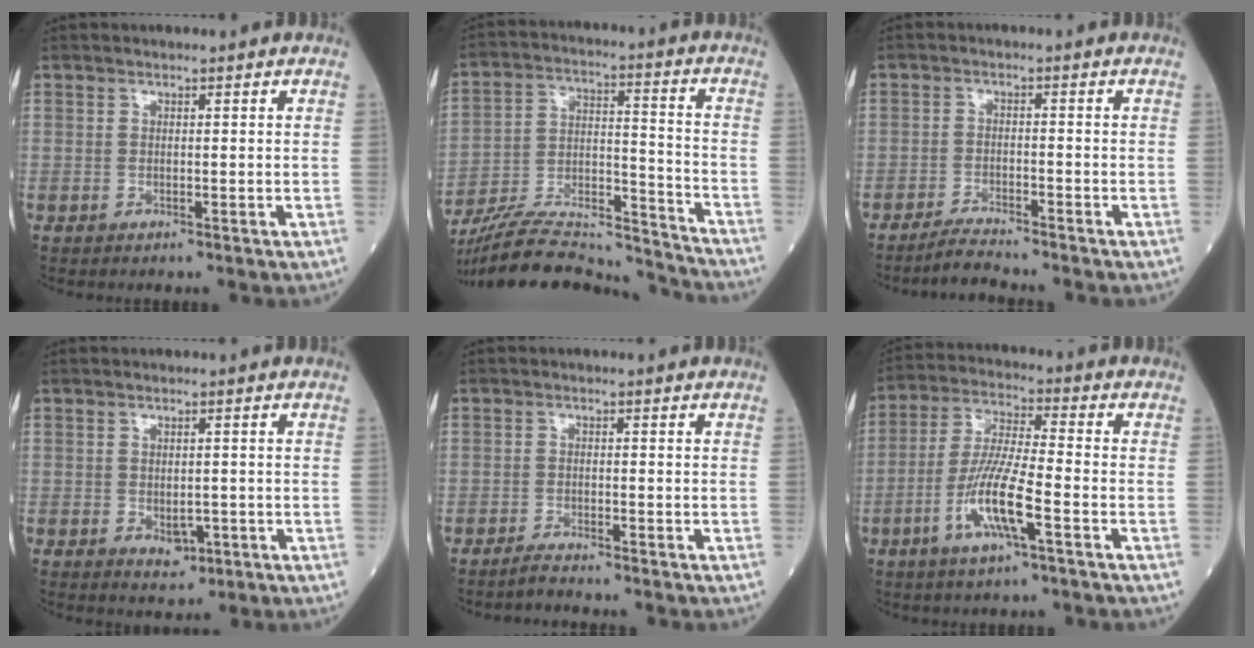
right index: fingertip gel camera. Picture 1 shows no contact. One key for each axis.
{"total": 21.7, "fx": -20.6, "fy": 1.9, "fz": 6.7, "tx": -0.137, "ty": 0.005, "tz": -0.333}
{"total": 3.5, "fx": -3.3, "fy": -0.6, "fz": 0.8, "tx": -0.021, "ty": -0.017, "tz": -0.061}
{"total": 3.1, "fx": -1.0, "fy": 1.9, "fz": 2.2, "tx": -0.028, "ty": 0.000, "tz": -0.006}
{"total": 1.8, "fx": -1.7, "fy": -0.2, "fz": 0.4, "tx": -0.014, "ty": -0.005, "tz": -0.031}
{"total": 10.3, "fx": -4.0, "fy": 0.9, "fz": 9.4, "tx": -0.186, "ty": -0.006, "tz": -0.081}